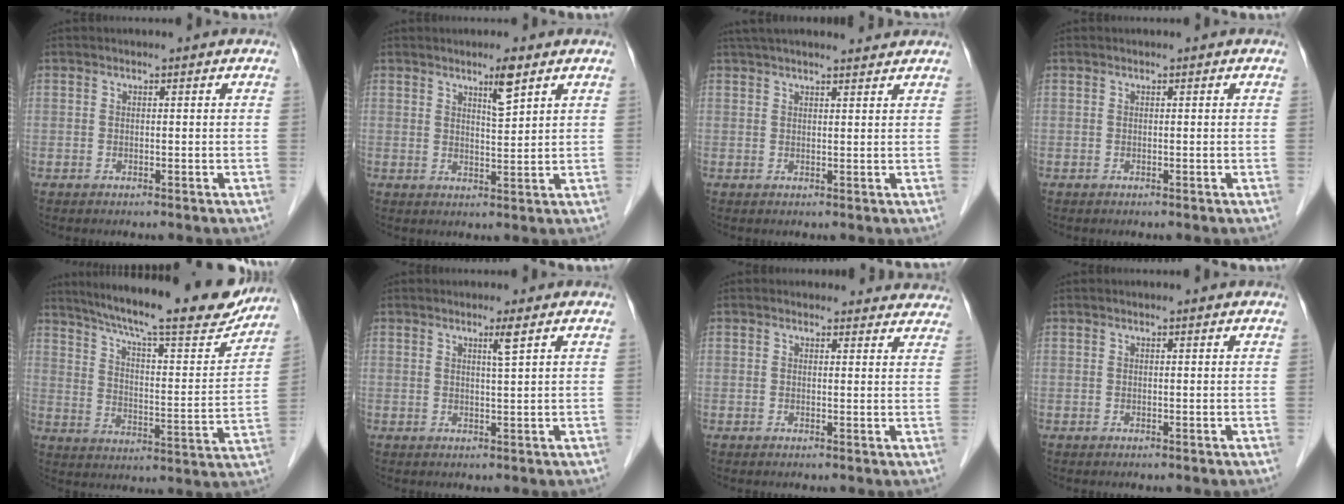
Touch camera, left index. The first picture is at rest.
{"total": 3.7, "force": [2.4, 0.2, 2.8], "torque": [-0.052, -0.003, 0.042]}
{"total": 12.1, "force": [10.9, 1.4, 5.0], "torque": [-0.079, 0.032, 0.155]}
{"total": 0.0}
{"total": 23.2, "force": [19.8, 3.2, 11.6], "torque": [-0.187, -0.019, 0.272]}
{"total": 1.8, "force": [0.9, -0.6, 1.4], "torque": [-0.029, -0.009, 0.019]}
{"total": 7.5, "force": [7.1, 2.4, 0.2], "torque": [0.035, -0.002, 0.049]}
{"total": 0.7, "force": [0.6, 0.0, 0.4], "torque": [-0.005, 0.006, 0.010]}